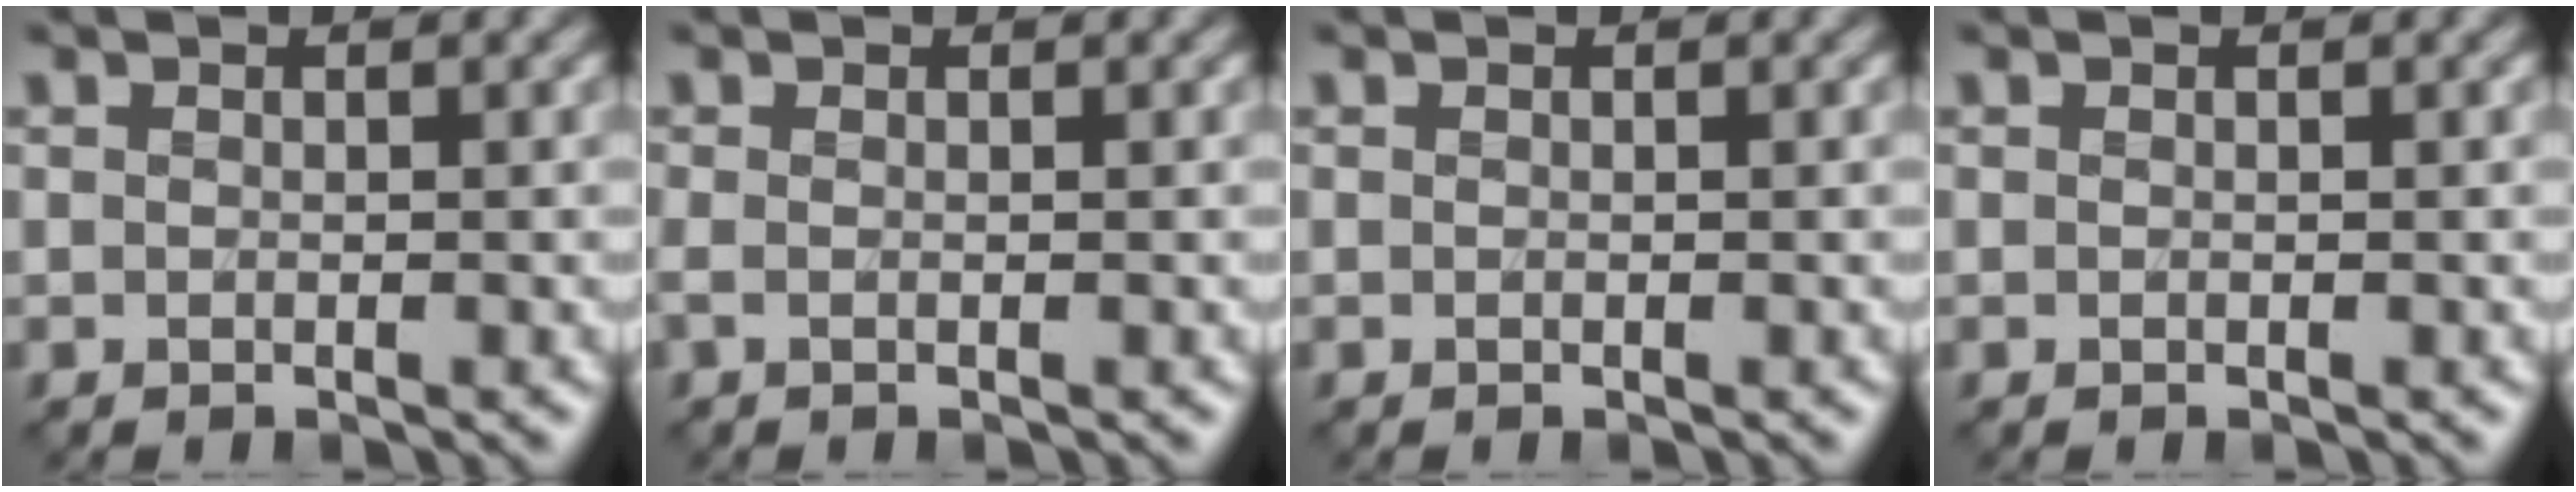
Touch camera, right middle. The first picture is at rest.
{"total": 0.7, "force": [-0.2, 0.1, 0.6], "torque": [-0.011, 0.002, -0.004]}
{"total": 0.0}
{"total": 0.0}